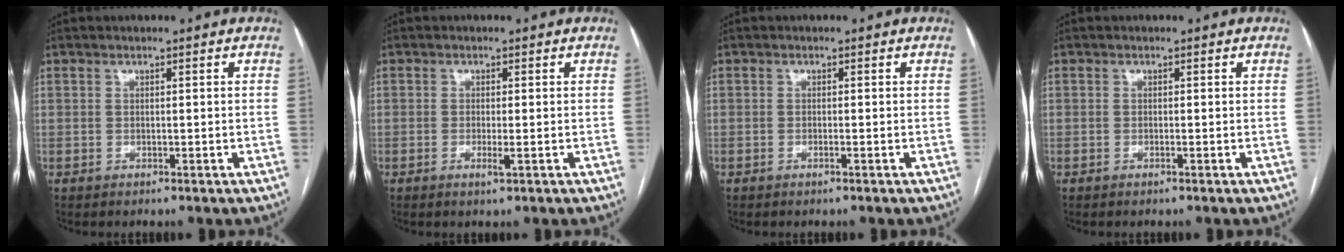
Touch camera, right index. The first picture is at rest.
{"total": 1.5, "force": [-0.4, 0.0, 1.4], "torque": [-0.024, -0.003, -0.006]}
{"total": 0.5, "force": [-0.2, -0.1, 0.4], "torque": [-0.008, 0.002, -0.002]}
{"total": 0.0}